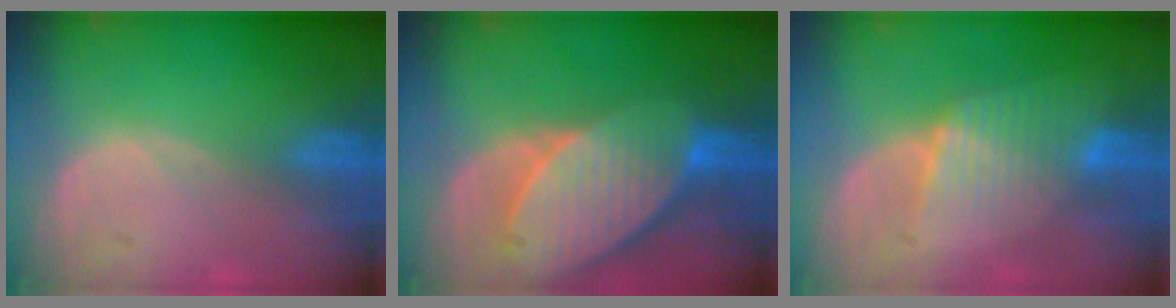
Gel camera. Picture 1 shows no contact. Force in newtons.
{"total": 10.6, "press": 9.4, "slide": 5.0}
{"total": 6.5, "press": 5.7, "slide": 3.2}